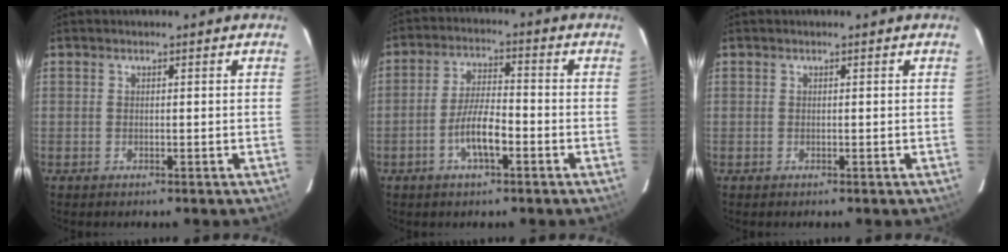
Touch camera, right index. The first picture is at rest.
{"total": 7.1, "force": [-3.1, 1.9, 6.1], "torque": [-0.123, 0.004, -0.054]}
{"total": 0.0}